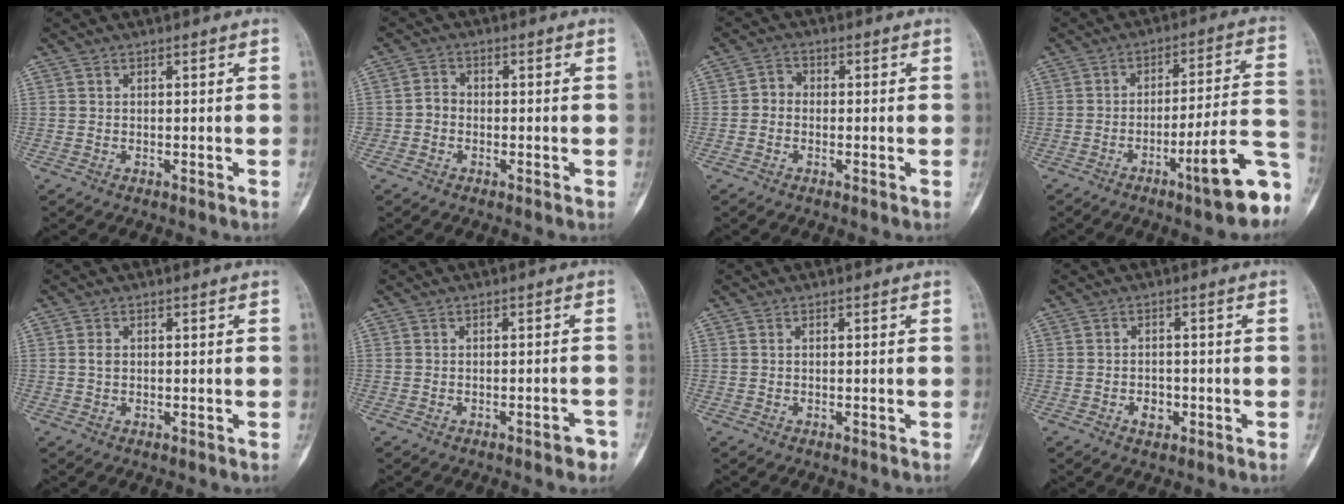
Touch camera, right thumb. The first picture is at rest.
{"total": 2.4, "force": [-0.8, 2.1, 1.0], "torque": [-0.004, 0.010, -0.021]}
{"total": 2.4, "force": [-0.6, 2.1, 1.2], "torque": [-0.007, 0.008, -0.022]}
{"total": 15.2, "force": [-7.3, 2.5, 13.1], "torque": [-0.155, 0.052, -0.100]}
{"total": 1.2, "force": [0.1, 0.9, 0.8], "torque": [-0.013, 0.001, 0.002]}
{"total": 2.4, "force": [-1.6, 0.8, 1.6], "torque": [-0.016, 0.015, -0.020]}
{"total": 0.0}
{"total": 2.8, "force": [-1.1, 2.0, 1.6], "torque": [-0.014, 0.007, -0.015]}